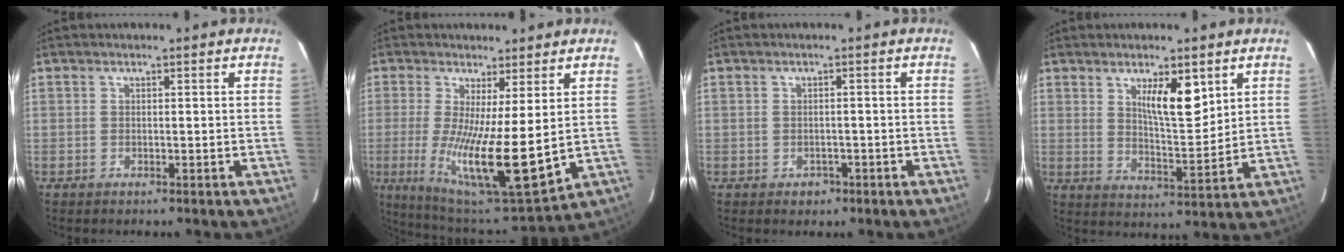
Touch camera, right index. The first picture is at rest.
{"total": 14.7, "force": [-0.8, 2.1, 14.6], "torque": [-0.258, -0.045, -0.002]}
{"total": 1.7, "force": [-0.9, 1.4, 0.5], "torque": [-0.005, 0.004, -0.008]}
{"total": 7.6, "force": [3.8, 1.8, 6.3], "torque": [-0.106, -0.010, 0.069]}